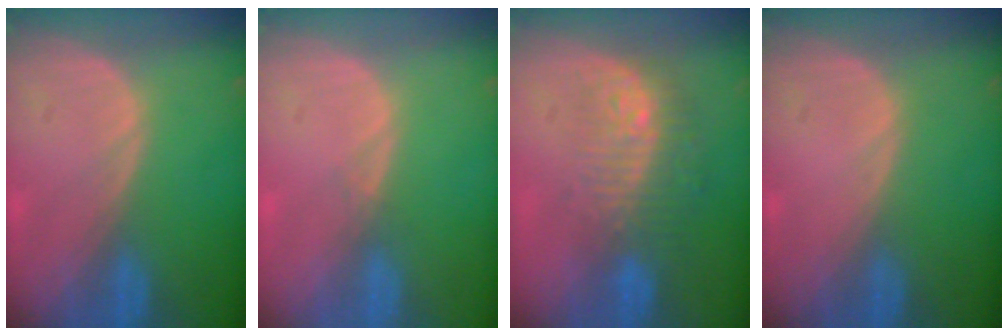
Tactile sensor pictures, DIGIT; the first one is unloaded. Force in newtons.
{"total": 0.6, "press": 0.6, "slide": 0.2}
{"total": 9.7, "press": 8.4, "slide": 5.0}
{"total": 0.0}